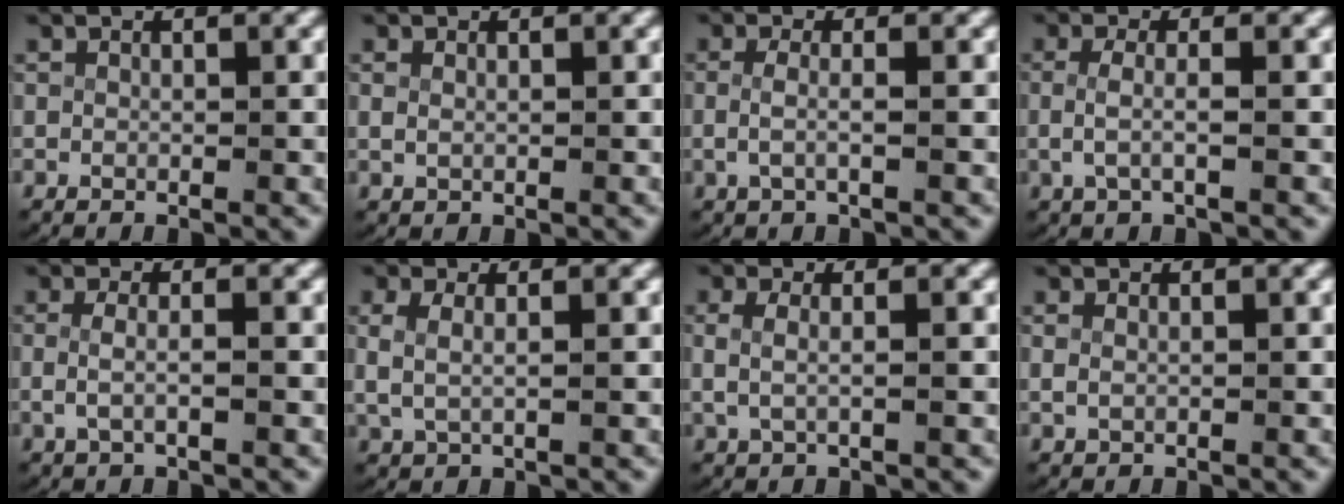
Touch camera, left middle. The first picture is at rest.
{"total": 0.7, "force": [0.3, 0.4, 0.4], "torque": [-0.015, -0.006, 0.014]}
{"total": 1.9, "force": [-0.4, 0.5, 1.8], "torque": [-0.050, -0.008, -0.003]}
{"total": 2.3, "force": [-0.3, 0.8, 2.1], "torque": [-0.056, -0.008, -0.002]}
{"total": 2.2, "force": [-0.5, 0.8, 1.9], "torque": [-0.052, -0.009, -0.004]}
{"total": 3.4, "force": [0.7, 2.3, 2.4], "torque": [-0.065, -0.003, 0.017]}
{"total": 2.8, "force": [0.4, 1.6, 2.3], "torque": [-0.060, -0.004, 0.008]}
{"total": 1.0, "force": [0.3, 0.7, 0.6], "torque": [-0.022, -0.007, 0.014]}